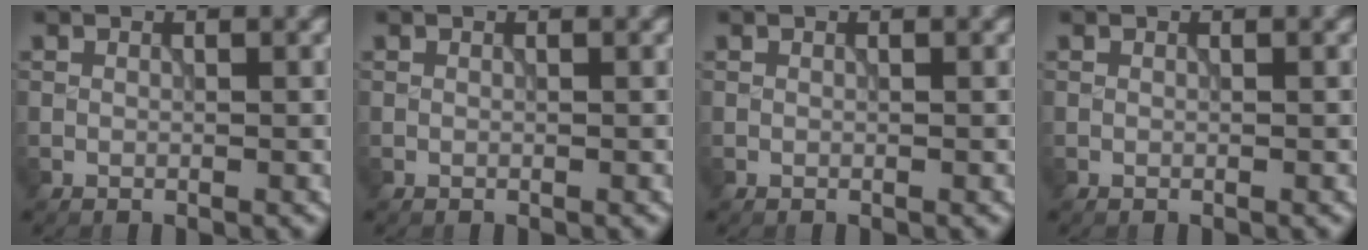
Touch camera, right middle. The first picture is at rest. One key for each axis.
{"total": 0.0}
{"total": 0.0}
{"total": 0.0}